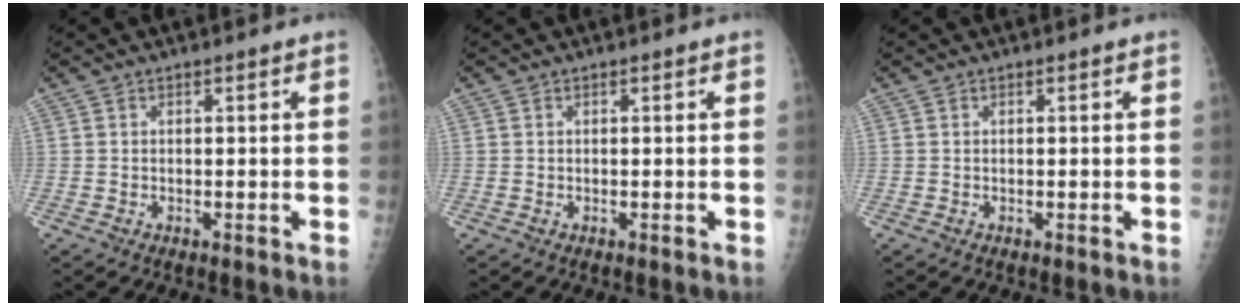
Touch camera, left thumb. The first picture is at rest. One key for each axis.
{"total": 0.0}
{"total": 0.0}